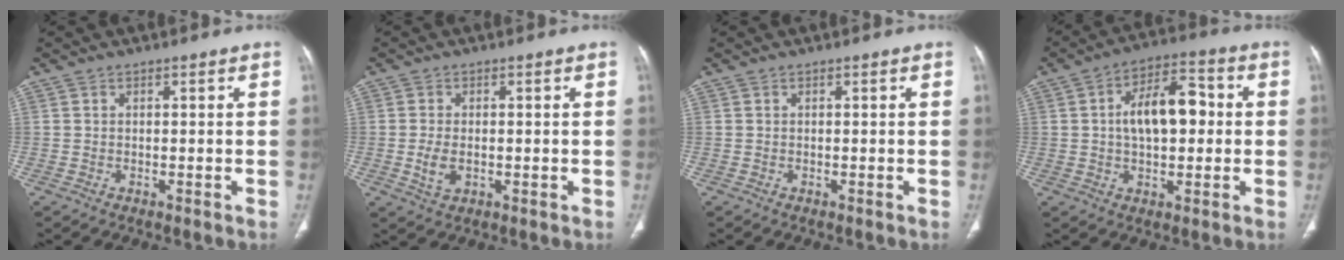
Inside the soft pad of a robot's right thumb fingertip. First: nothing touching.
{"total": 3.9, "force": [-0.4, 2.4, 3.0], "torque": [-0.062, -0.004, -0.005]}
{"total": 0.0}
{"total": 12.4, "force": [0.9, 6.8, 10.3], "torque": [-0.151, 0.025, 0.010]}